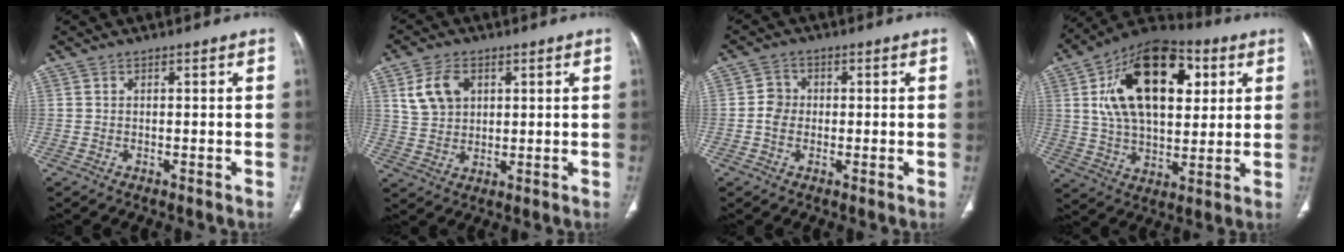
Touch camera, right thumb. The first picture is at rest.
{"total": 7.7, "force": [3.0, 5.4, 4.5], "torque": [-0.071, -0.006, 0.063]}
{"total": 3.5, "force": [-0.3, 3.1, 1.7], "torque": [-0.017, 0.006, -0.013]}
{"total": 23.6, "force": [6.9, 13.5, 18.1], "torque": [-0.271, -0.002, 0.110]}